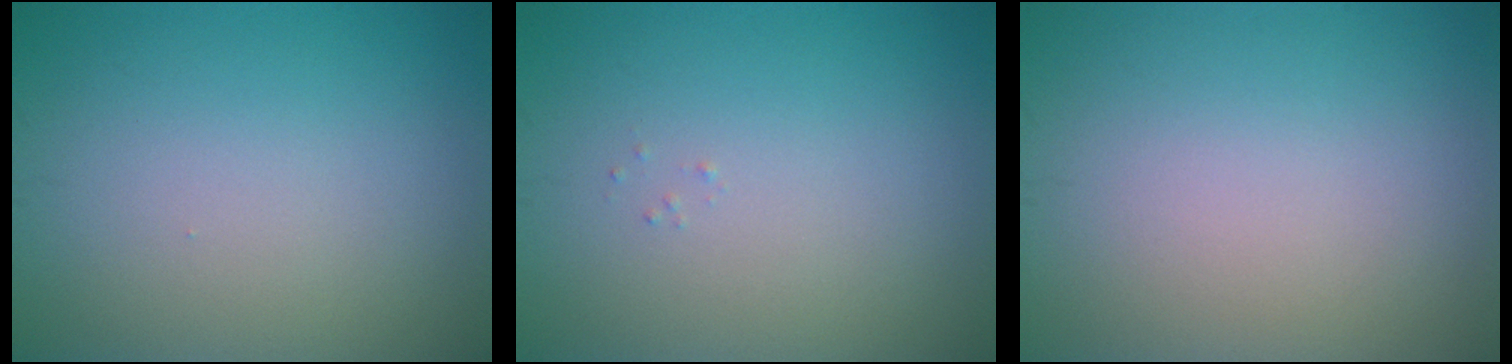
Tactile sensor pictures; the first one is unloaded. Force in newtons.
{"total": 0.0}
{"total": 0.0}